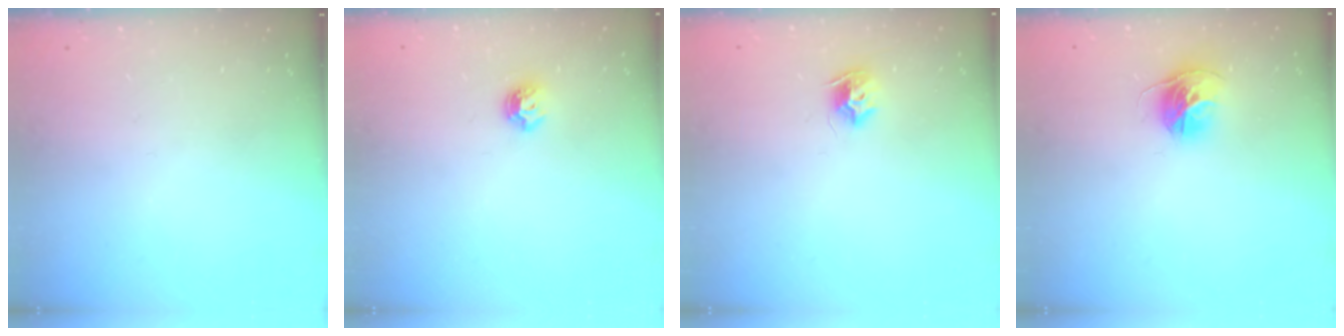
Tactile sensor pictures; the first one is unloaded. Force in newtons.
{"total": 5.2, "press": 5.1, "slide": 0.8}
{"total": 7.5, "press": 7.5, "slide": 0.1}
{"total": 11.2, "press": 11.2, "slide": 1.1}